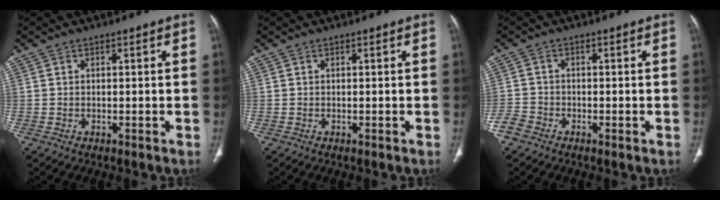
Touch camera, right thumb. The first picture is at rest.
{"total": 0.0}
{"total": 2.7, "force": [-2.0, 1.7, 0.8], "torque": [-0.011, 0.004, -0.046]}